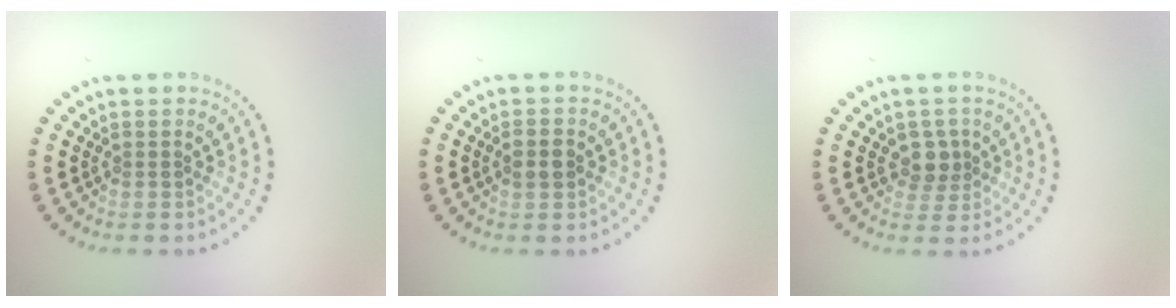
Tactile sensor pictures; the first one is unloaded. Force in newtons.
{"total": 1.8, "press": 1.8, "slide": 0.0}
{"total": 2.1, "press": 1.8, "slide": 1.0}